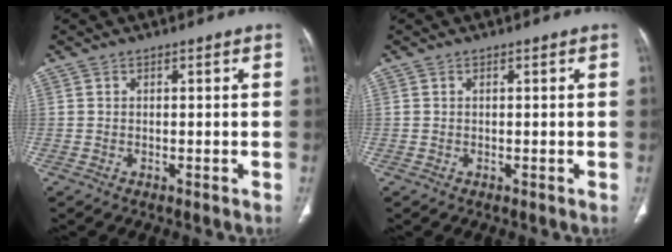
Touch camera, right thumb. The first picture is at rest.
{"total": 0.0}